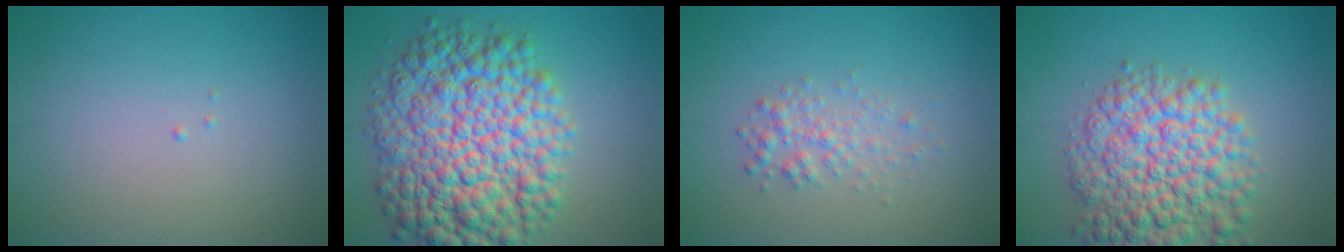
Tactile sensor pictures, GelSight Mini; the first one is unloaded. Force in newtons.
{"total": 13.2, "press": 13.2, "slide": 0.2}
{"total": 1.9, "press": 1.9, "slide": 0.0}
{"total": 9.0, "press": 9.0, "slide": 0.3}